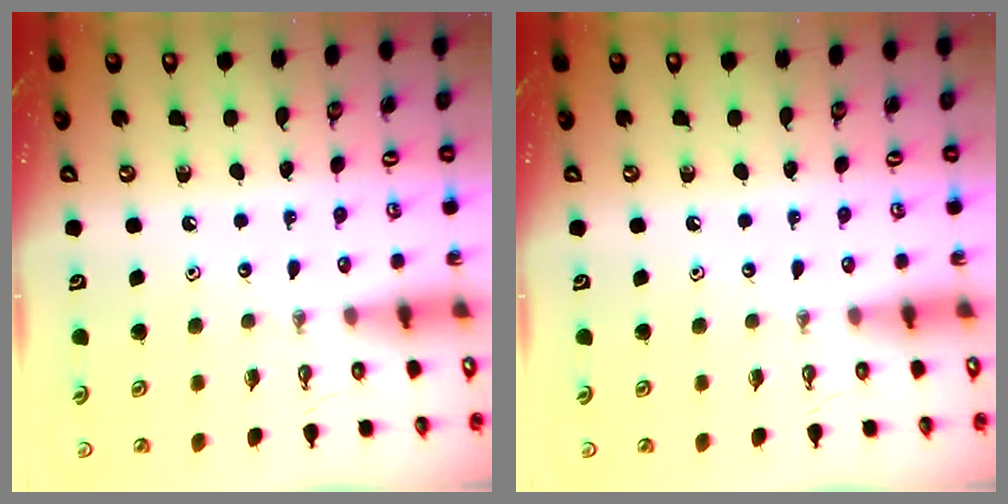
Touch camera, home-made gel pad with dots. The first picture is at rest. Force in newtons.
{"total": 0.0}